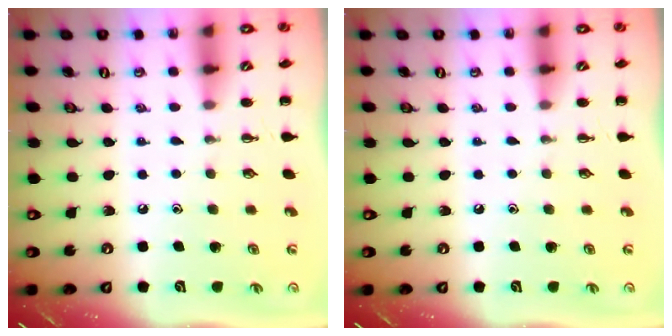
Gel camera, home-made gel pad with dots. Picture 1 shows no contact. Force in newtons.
{"total": 0.0}